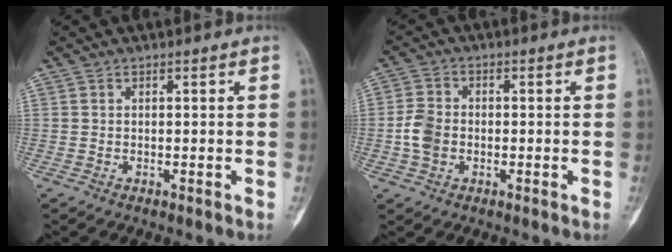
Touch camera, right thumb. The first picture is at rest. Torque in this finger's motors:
{"motor_torque": [0.87, 0.70, 0.44, -0.50, 0.02]}